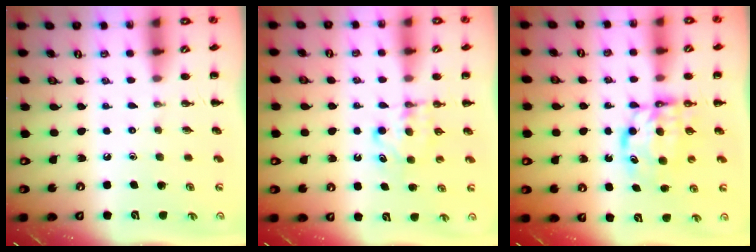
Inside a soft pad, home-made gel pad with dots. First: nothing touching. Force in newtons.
{"total": 5.3, "press": 5.2, "slide": 1.0}
{"total": 6.5, "press": 6.4, "slide": 0.8}